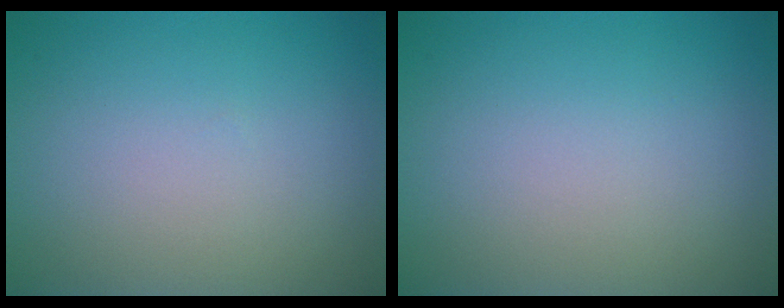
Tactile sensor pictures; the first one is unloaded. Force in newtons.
{"total": 0.0}